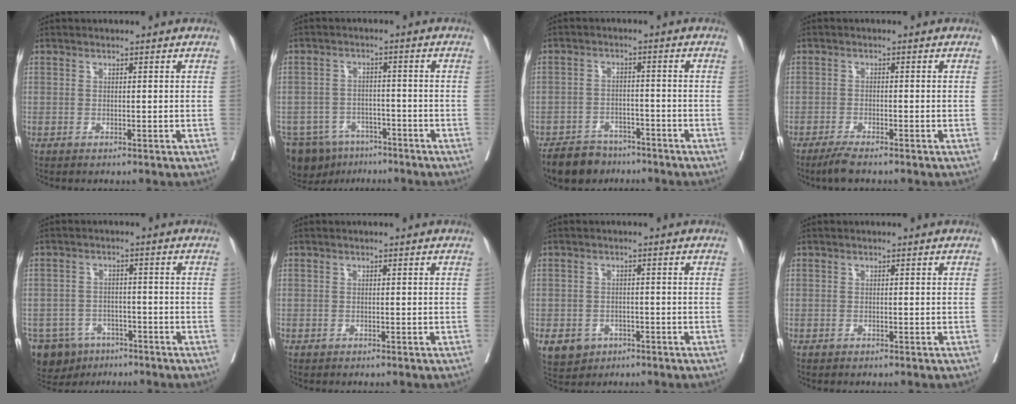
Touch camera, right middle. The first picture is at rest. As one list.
[{"total": 10.9, "force": [-8.1, 6.6, 3.1], "torque": [-0.071, 0.002, -0.114]}, {"total": 6.9, "force": [-5.8, 3.5, 1.4], "torque": [-0.024, -0.004, -0.097]}, {"total": 2.9, "force": [-2.4, 0.2, 1.6], "torque": [-0.036, -0.008, -0.046]}, {"total": 8.9, "force": [-6.2, 6.1, 2.1], "torque": [-0.045, 0.000, -0.089]}, {"total": 0.0}, {"total": 10.6, "force": [-4.6, 8.9, 3.7], "torque": [-0.101, -0.004, -0.059]}, {"total": 0.0}]